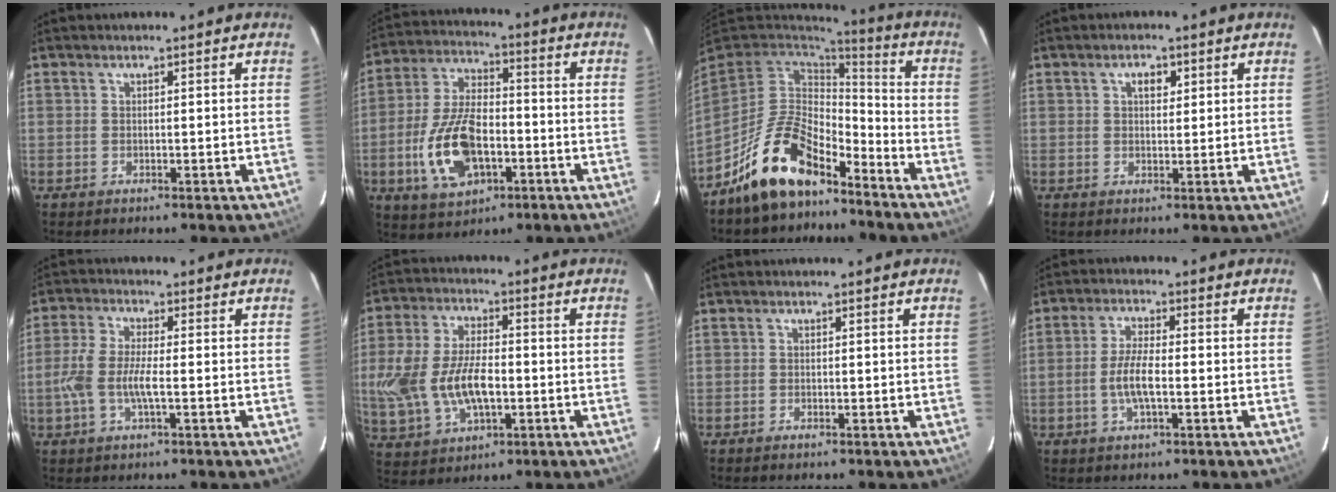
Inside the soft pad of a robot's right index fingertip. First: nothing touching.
{"total": 15.4, "force": [-4.8, 8.2, 12.0], "torque": [-0.256, 0.004, -0.079]}
{"total": 15.1, "force": [-10.4, 7.0, 8.4], "torque": [-0.181, 0.011, -0.180]}
{"total": 2.6, "force": [1.0, 1.6, 1.7], "torque": [-0.025, 0.009, 0.016]}
{"total": 7.2, "force": [-1.7, 1.8, 6.8], "torque": [-0.147, 0.000, -0.034]}
{"total": 15.6, "force": [-2.3, 8.4, 13.0], "torque": [-0.280, -0.001, -0.031]}
{"total": 0.6, "force": [-0.5, 0.2, 0.2], "torque": [-0.006, -0.001, -0.011]}
{"total": 5.8, "force": [-1.5, 1.5, 5.4], "torque": [-0.110, -0.001, -0.029]}